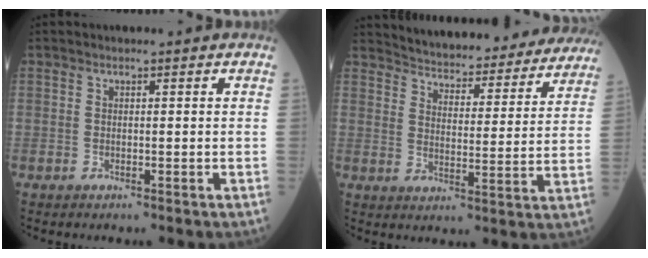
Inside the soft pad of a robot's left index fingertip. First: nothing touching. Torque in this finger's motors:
{"motor_torque": [0.17, -0.95, 0.27, 0.11]}